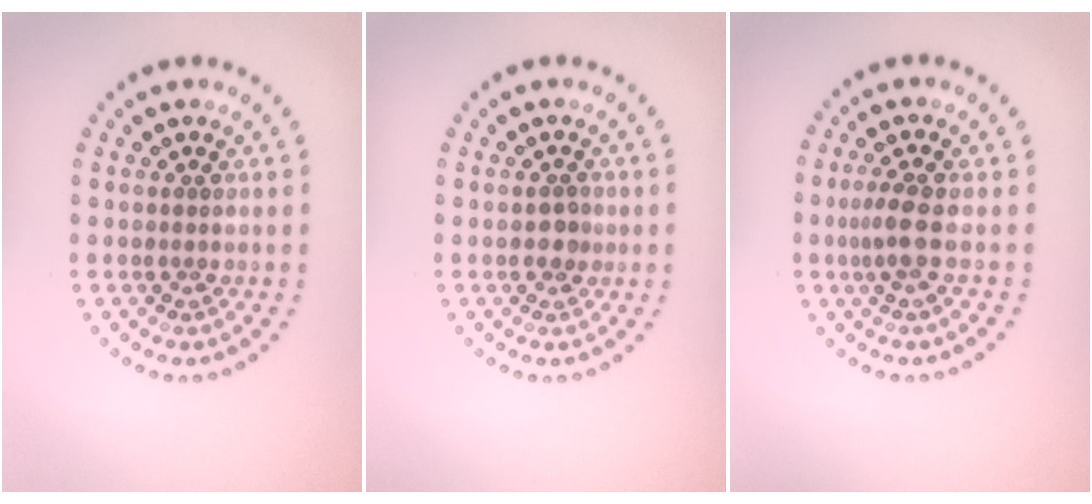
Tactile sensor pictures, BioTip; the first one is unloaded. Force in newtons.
{"total": 1.3, "press": 1.2, "slide": 0.3}
{"total": 2.1, "press": 1.7, "slide": 1.2}